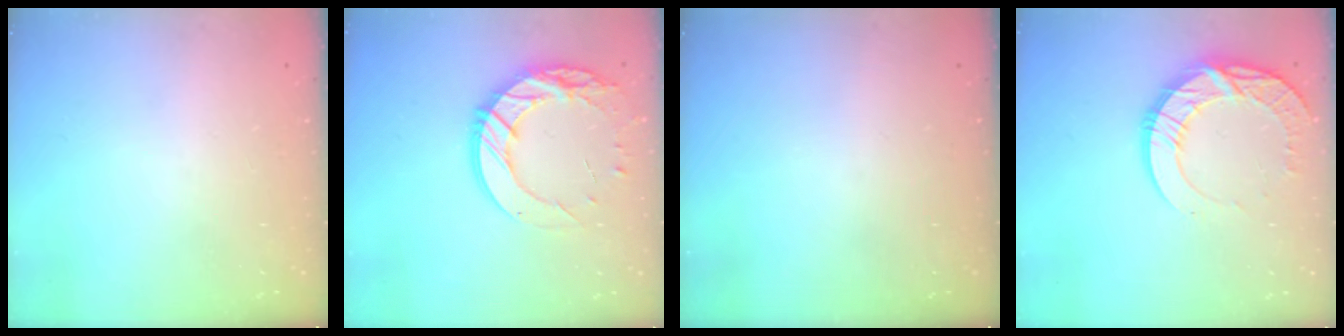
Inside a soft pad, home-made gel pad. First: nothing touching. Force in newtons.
{"total": 16.5, "press": 16.5, "slide": 1.4}
{"total": 0.0}
{"total": 14.4, "press": 14.4, "slide": 1.4}